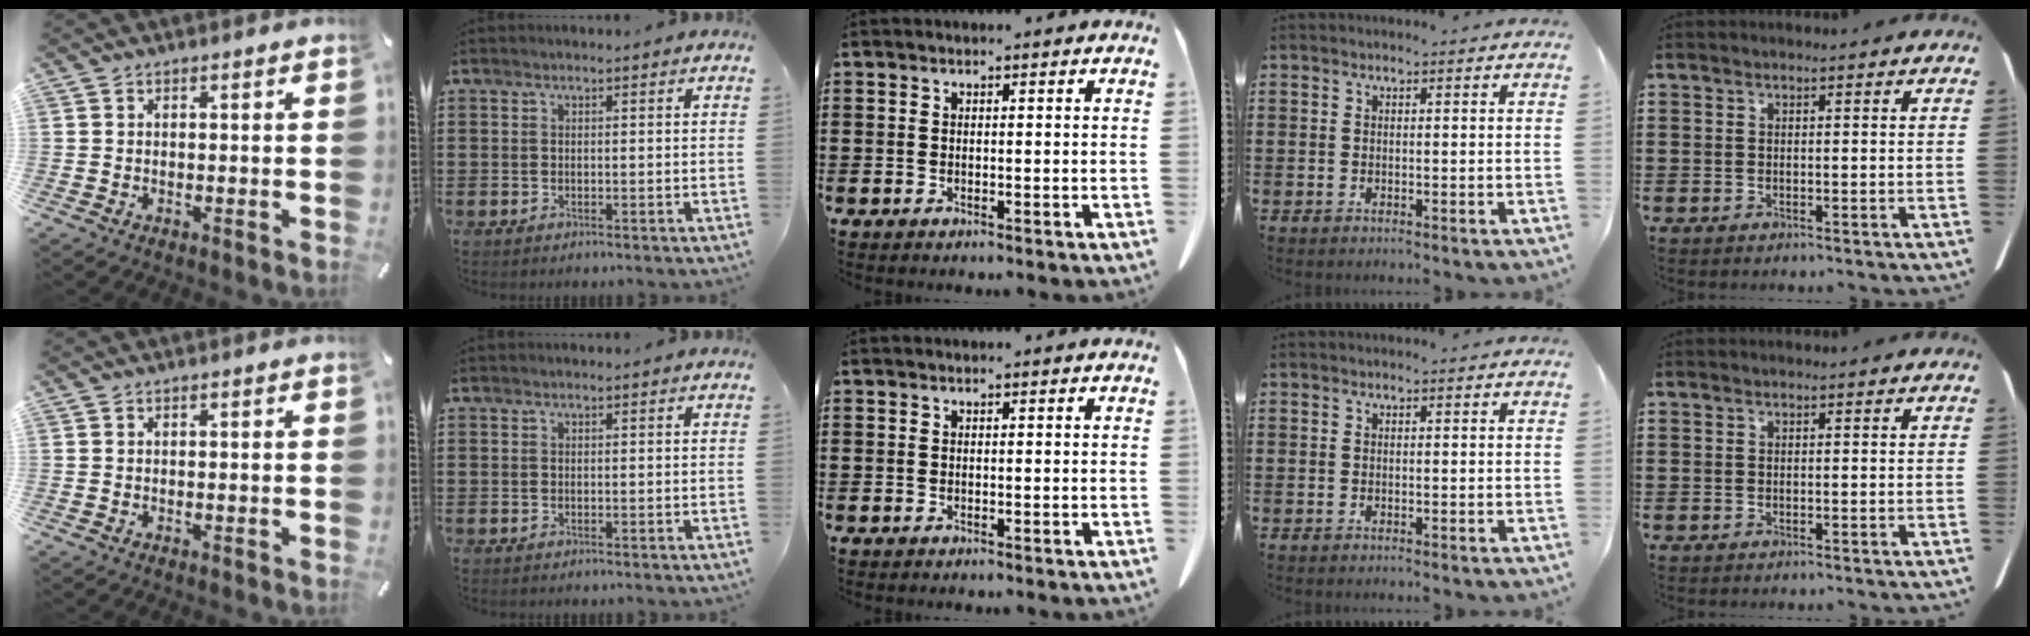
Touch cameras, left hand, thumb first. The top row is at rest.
{}